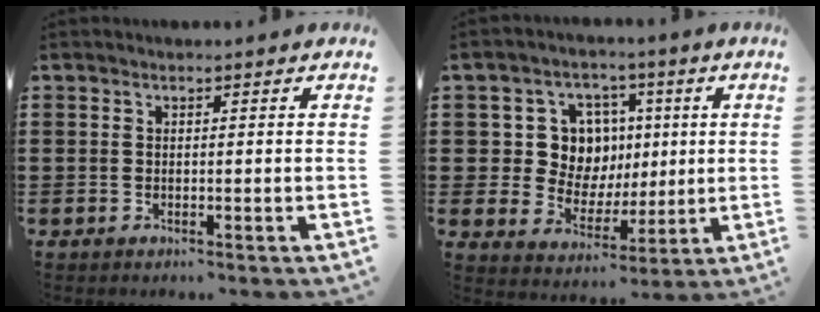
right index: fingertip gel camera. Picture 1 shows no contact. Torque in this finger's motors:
{"motor_torque": [0.75, -0.10, 0.65, 0.07]}